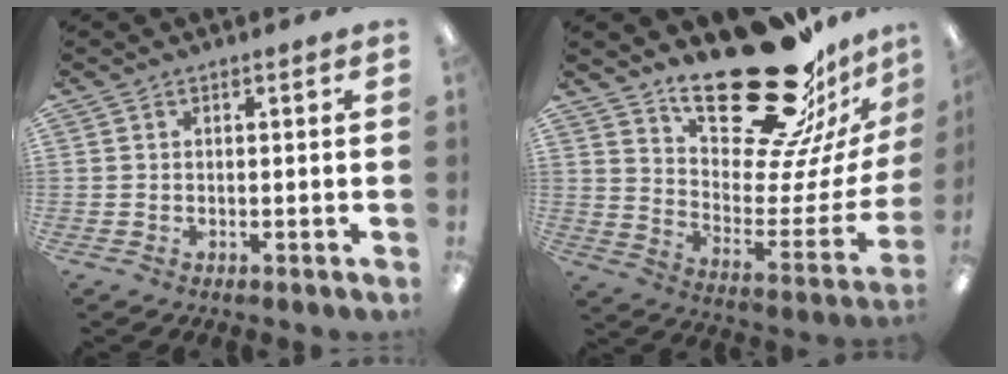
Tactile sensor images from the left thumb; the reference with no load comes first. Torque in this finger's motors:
{"motor_torque": [2.20, 1.40, 1.36, -1.39, 0.09]}